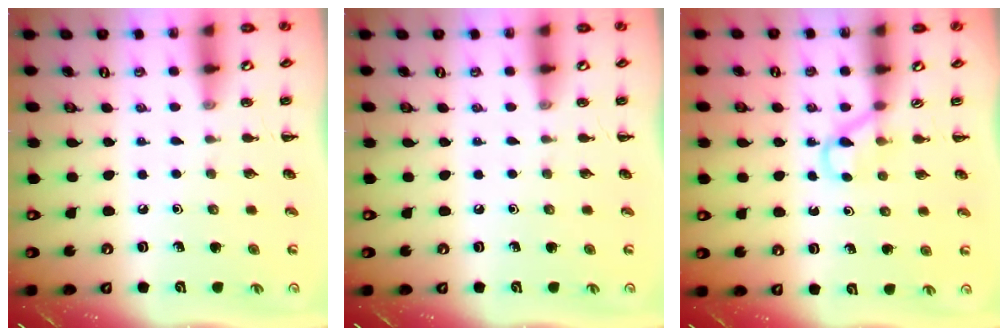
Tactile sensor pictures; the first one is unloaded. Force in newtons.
{"total": 0.0}
{"total": 2.6, "press": 2.4, "slide": 0.9}